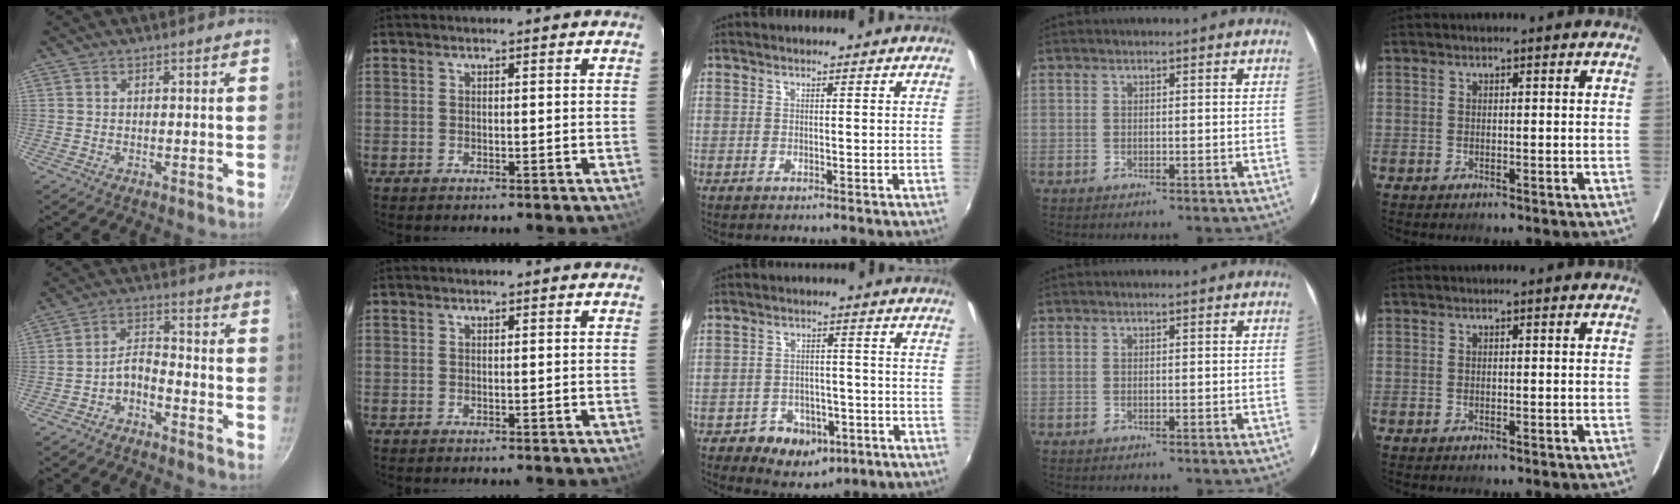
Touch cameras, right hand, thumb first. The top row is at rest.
{"thumb": {"total": 4.7, "force": [-3.1, 2.3, 2.8], "torque": [-0.045, 0.045, -0.058]}, "middle": {"total": 10.3, "force": [-5.5, 7.5, 4.3], "torque": [-0.103, 0.016, -0.057]}}